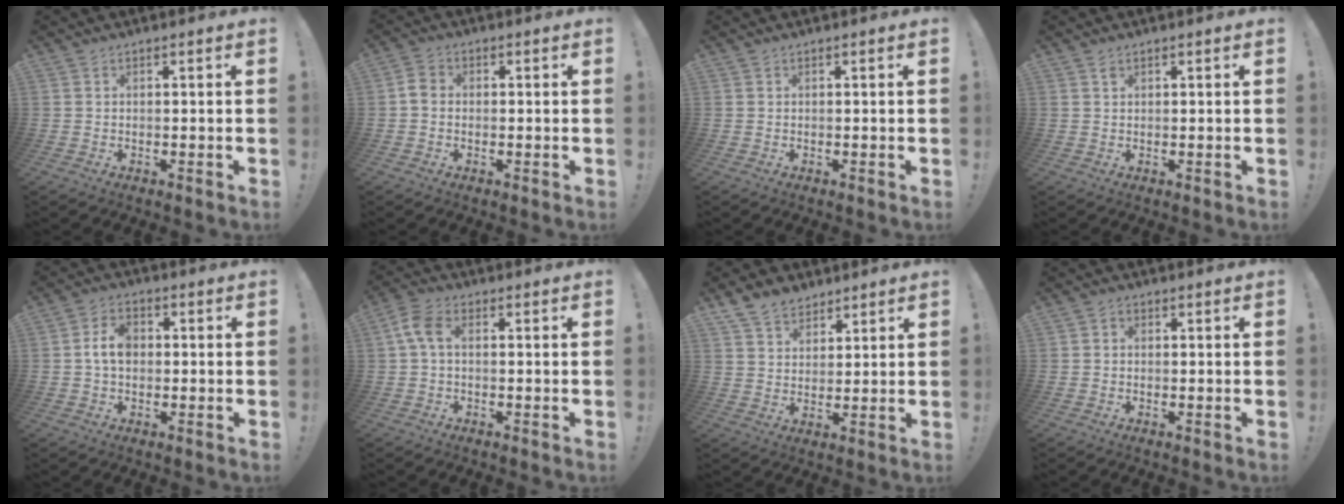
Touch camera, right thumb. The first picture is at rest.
{"total": 3.5, "force": [-0.3, 2.7, 2.2], "torque": [-0.044, 0.016, -0.001]}
{"total": 0.0}
{"total": 1.0, "force": [0.6, 0.6, 0.4], "torque": [-0.009, 0.001, 0.013]}
{"total": 6.5, "force": [0.2, 4.4, 4.7], "torque": [-0.081, 0.009, 0.002]}
{"total": 5.7, "force": [0.8, 3.1, 4.7], "torque": [-0.104, 0.010, 0.016]}
{"total": 7.9, "force": [6.0, 4.7, 1.9], "torque": [-0.037, -0.034, 0.118]}
{"total": 0.6, "force": [-0.2, 0.6, 0.1], "torque": [-0.004, 0.004, -0.004]}